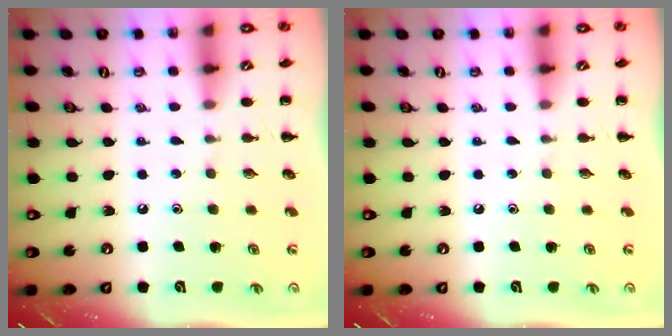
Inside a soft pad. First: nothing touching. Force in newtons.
{"total": 0.0}